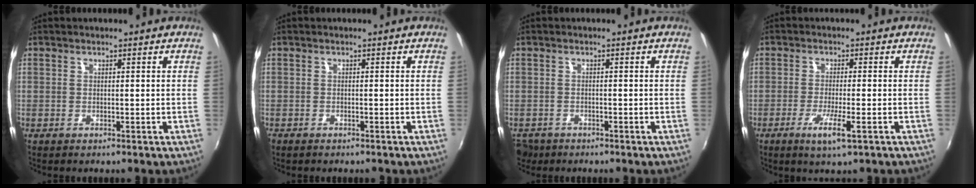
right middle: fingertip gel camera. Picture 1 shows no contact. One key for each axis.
{"total": 0.9, "fx": -0.8, "fy": 0.5, "fz": 0.2, "tx": -0.008, "ty": -0.003, "tz": -0.014}
{"total": 4.4, "fx": -2.8, "fy": 3.1, "fz": 1.5, "tx": -0.045, "ty": -0.010, "tz": -0.048}
{"total": 5.2, "fx": -2.6, "fy": 0.3, "fz": 4.5, "tx": -0.092, "ty": -0.014, "tz": -0.048}